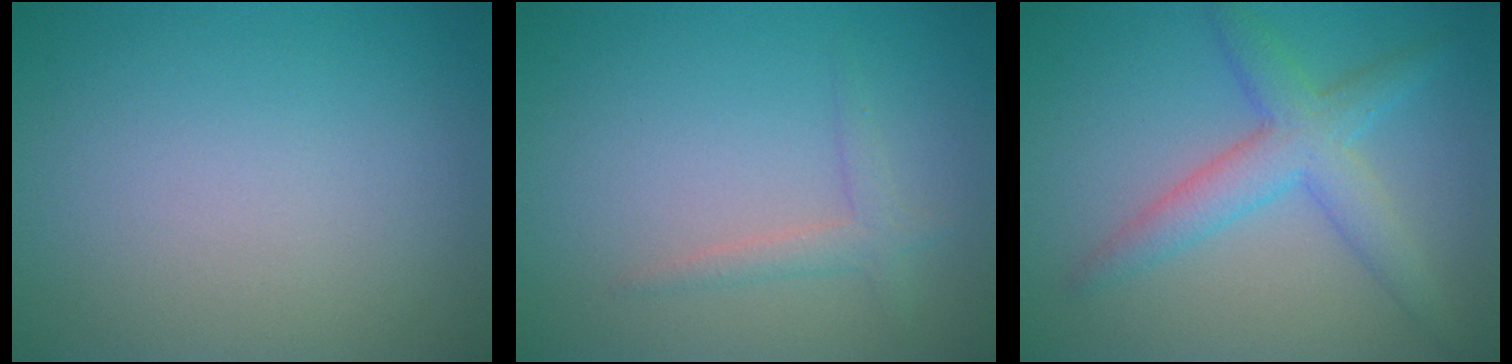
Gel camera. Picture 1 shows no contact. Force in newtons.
{"total": 1.6, "press": 1.5, "slide": 0.1}
{"total": 4.3, "press": 4.3, "slide": 0.1}